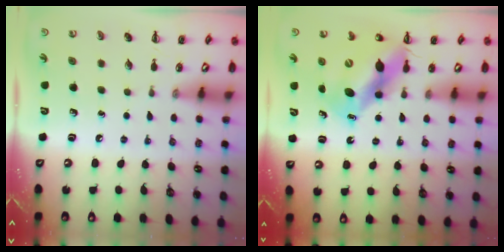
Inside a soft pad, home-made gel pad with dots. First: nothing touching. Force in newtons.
{"total": 12.9, "press": 12.4, "slide": 3.4}